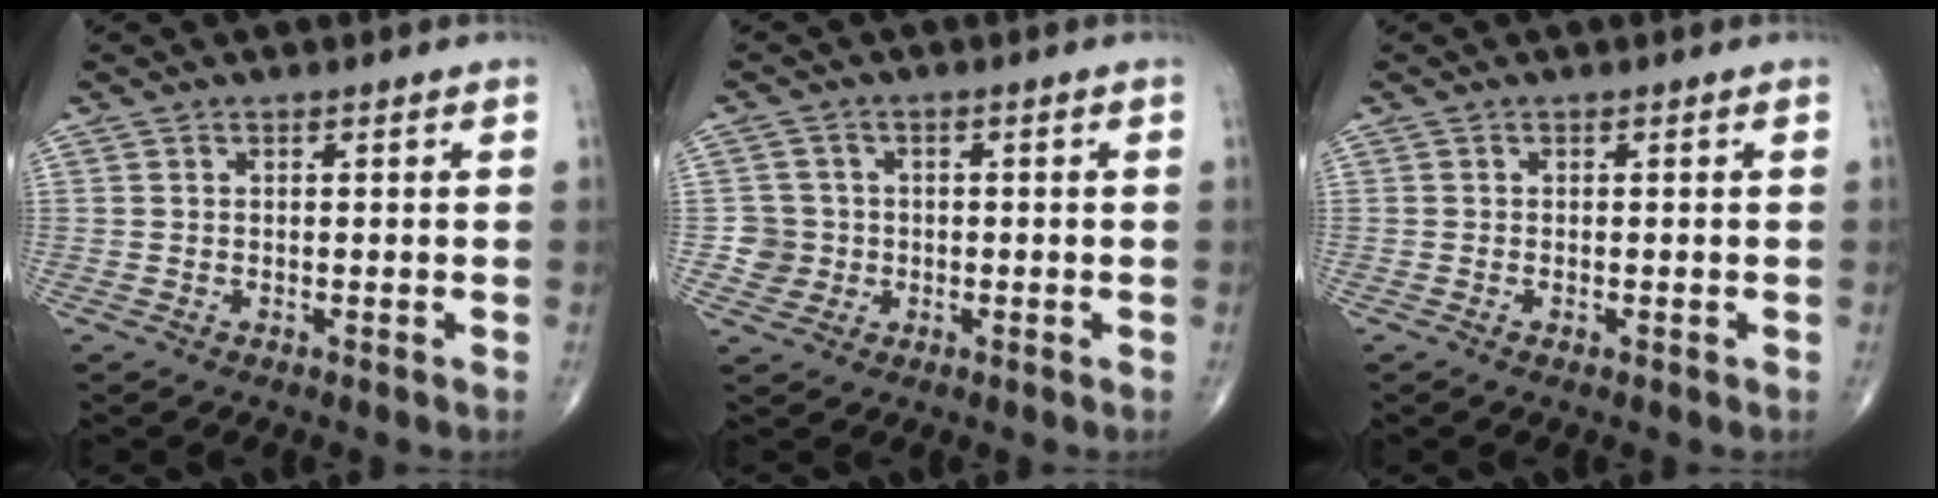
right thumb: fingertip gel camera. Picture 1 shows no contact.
{"total": 3.9, "force": [-0.5, 3.9, 0.1], "torque": [0.025, 0.010, -0.014]}
{"total": 0.6, "force": [-0.2, 0.3, 0.4], "torque": [-0.010, -0.001, -0.005]}